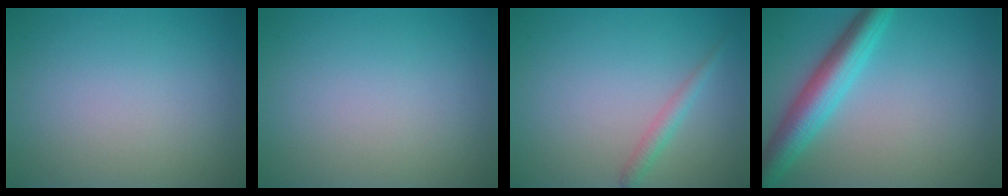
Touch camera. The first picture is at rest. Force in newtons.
{"total": 0.0}
{"total": 1.4, "press": 1.4, "slide": 0.0}
{"total": 5.3, "press": 5.3, "slide": 0.2}